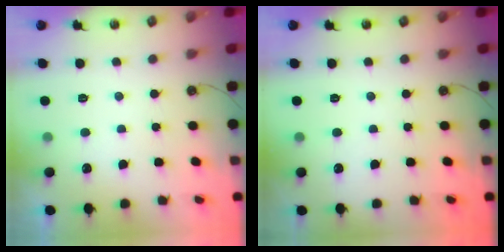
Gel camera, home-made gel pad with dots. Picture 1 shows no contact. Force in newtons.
{"total": 0.0}